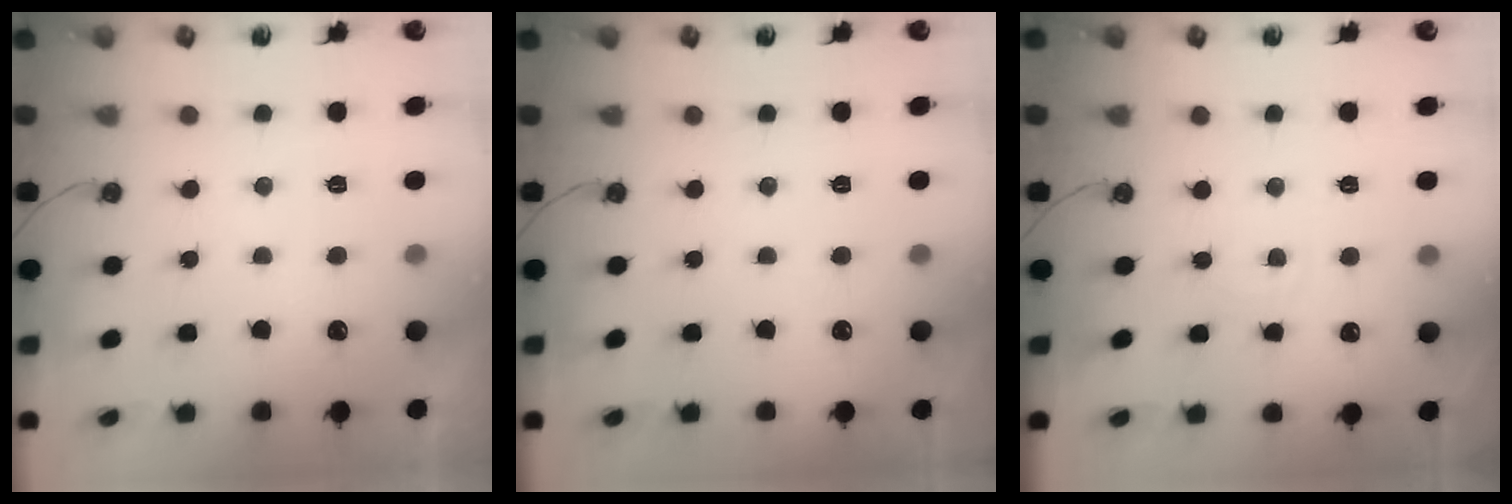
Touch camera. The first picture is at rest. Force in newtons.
{"total": 0.0}
{"total": 2.8, "press": 2.8, "slide": 0.4}